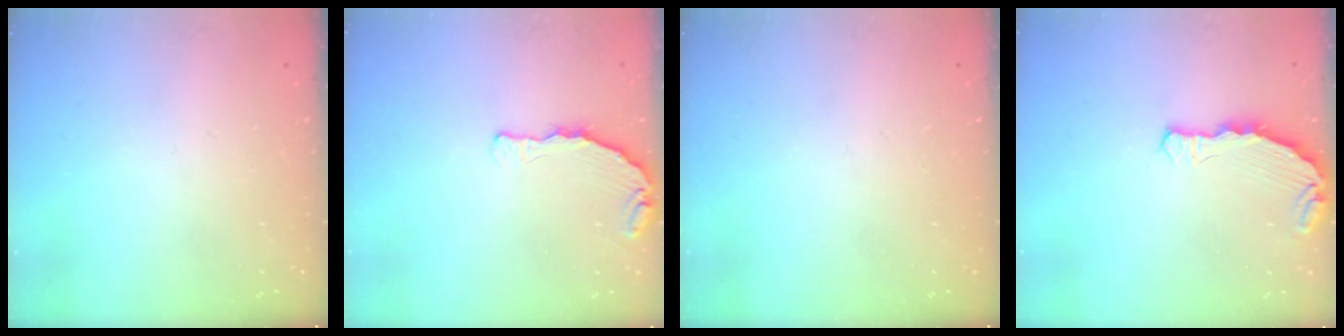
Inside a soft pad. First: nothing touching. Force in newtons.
{"total": 6.2, "press": 5.4, "slide": 3.1}
{"total": 0.0}
{"total": 5.6, "press": 4.8, "slide": 2.9}